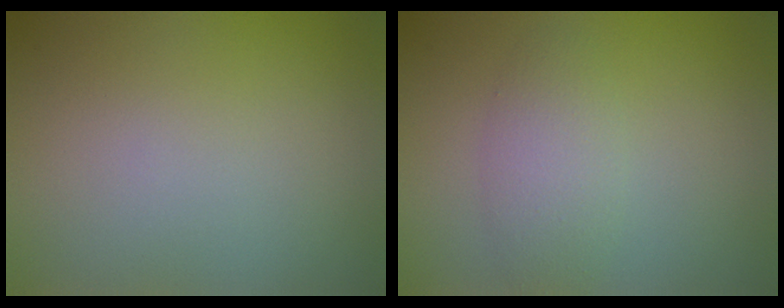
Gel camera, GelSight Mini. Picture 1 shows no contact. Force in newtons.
{"total": 2.6, "press": 2.6, "slide": 0.1}